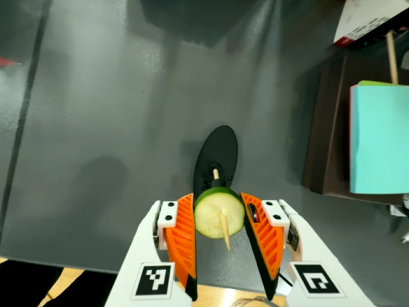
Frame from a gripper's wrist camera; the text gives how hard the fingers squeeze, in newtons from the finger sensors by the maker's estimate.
{"total": 8.9, "left": 8.7, "right": 9.2}